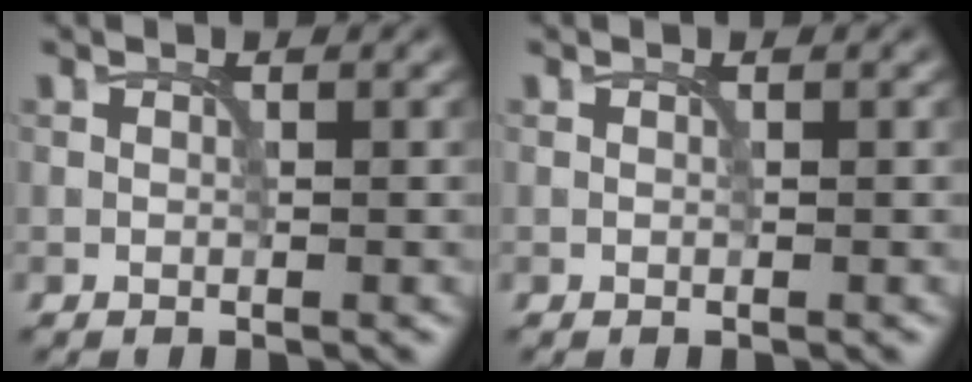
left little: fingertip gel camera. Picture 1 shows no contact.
{"total": 0.0}